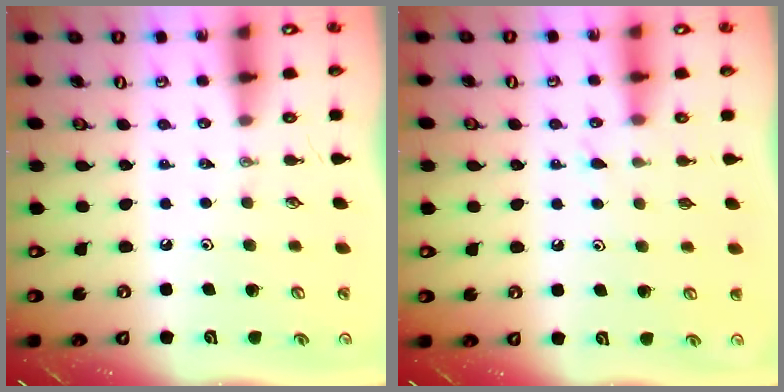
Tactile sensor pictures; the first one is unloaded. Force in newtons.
{"total": 6.1, "press": 6.1, "slide": 0.5}